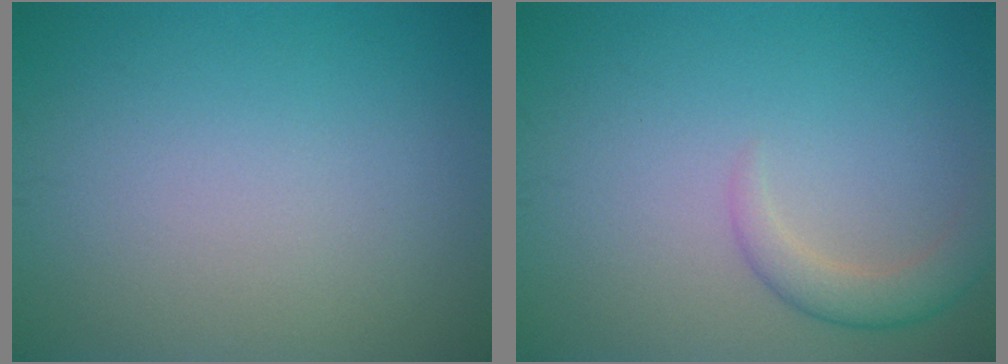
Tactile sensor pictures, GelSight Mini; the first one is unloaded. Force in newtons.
{"total": 2.4, "press": 2.4, "slide": 0.2}